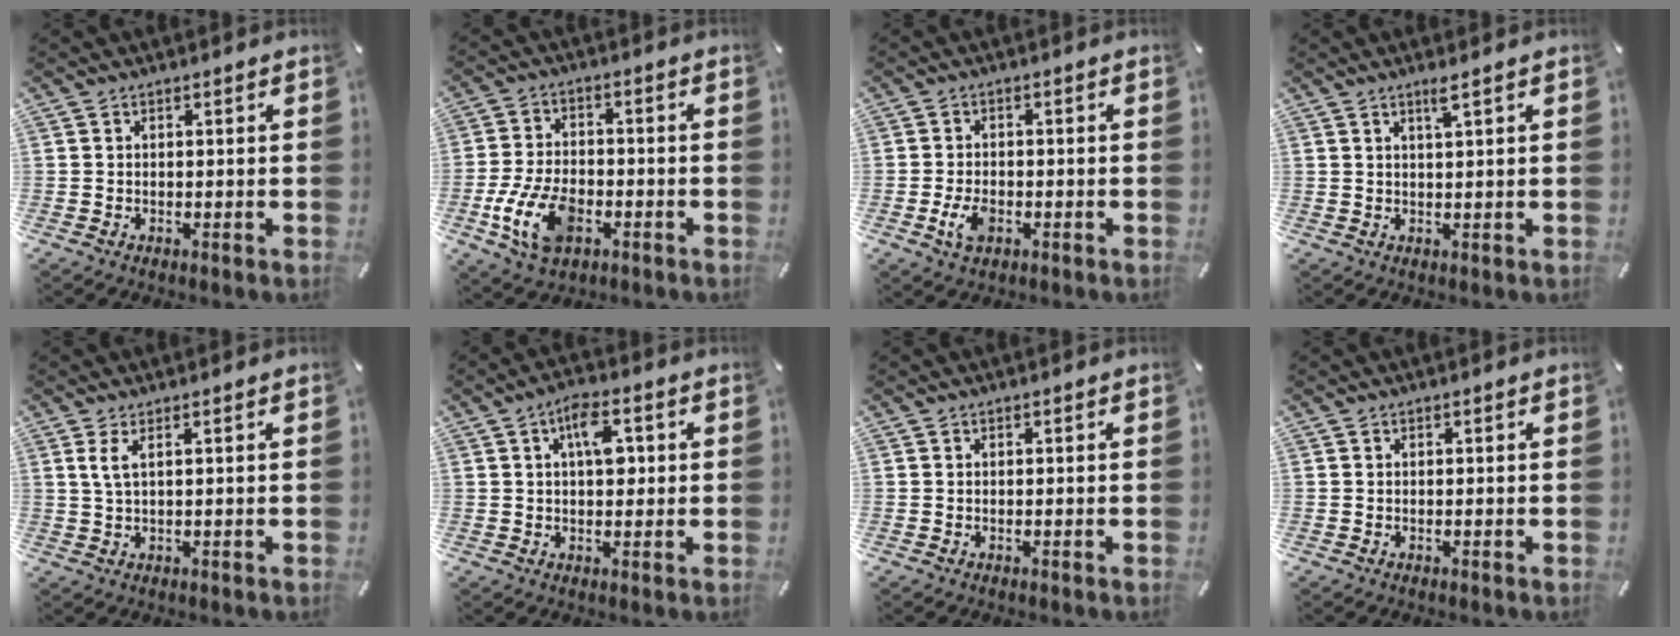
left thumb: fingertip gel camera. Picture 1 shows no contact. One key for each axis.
{"total": 12.0, "fx": -4.5, "fy": 7.3, "fz": 8.4, "tx": -0.185, "ty": 0.006, "tz": -0.079}
{"total": 4.4, "fx": -1.7, "fy": 2.8, "fz": 3.0, "tx": -0.076, "ty": -0.001, "tz": -0.036}
{"total": 2.9, "fx": 1.7, "fy": 0.0, "fz": 2.4, "tx": -0.049, "ty": -0.002, "tz": 0.027}
{"total": 3.0, "fx": 1.1, "fy": 0.6, "fz": 2.7, "tx": -0.057, "ty": 0.000, "tz": 0.017}
{"total": 7.9, "fx": 1.7, "fy": 4.1, "fz": 6.5, "tx": -0.096, "ty": 0.002, "tz": 0.025}
{"total": 0.0}
{"total": 0.0}